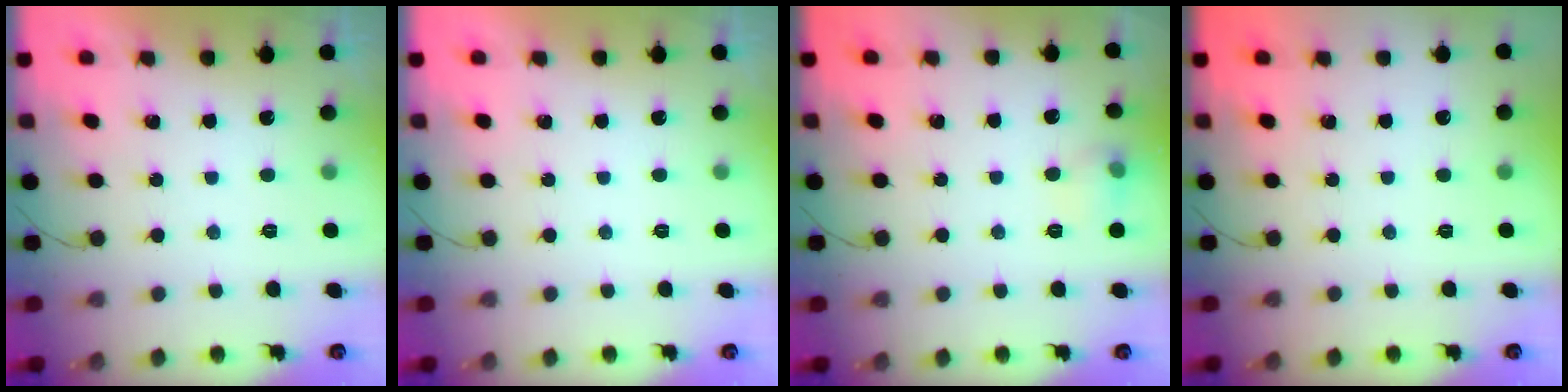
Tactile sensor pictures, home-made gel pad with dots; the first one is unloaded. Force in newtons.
{"total": 0.0}
{"total": 5.9, "press": 5.7, "slide": 1.4}
{"total": 0.0}